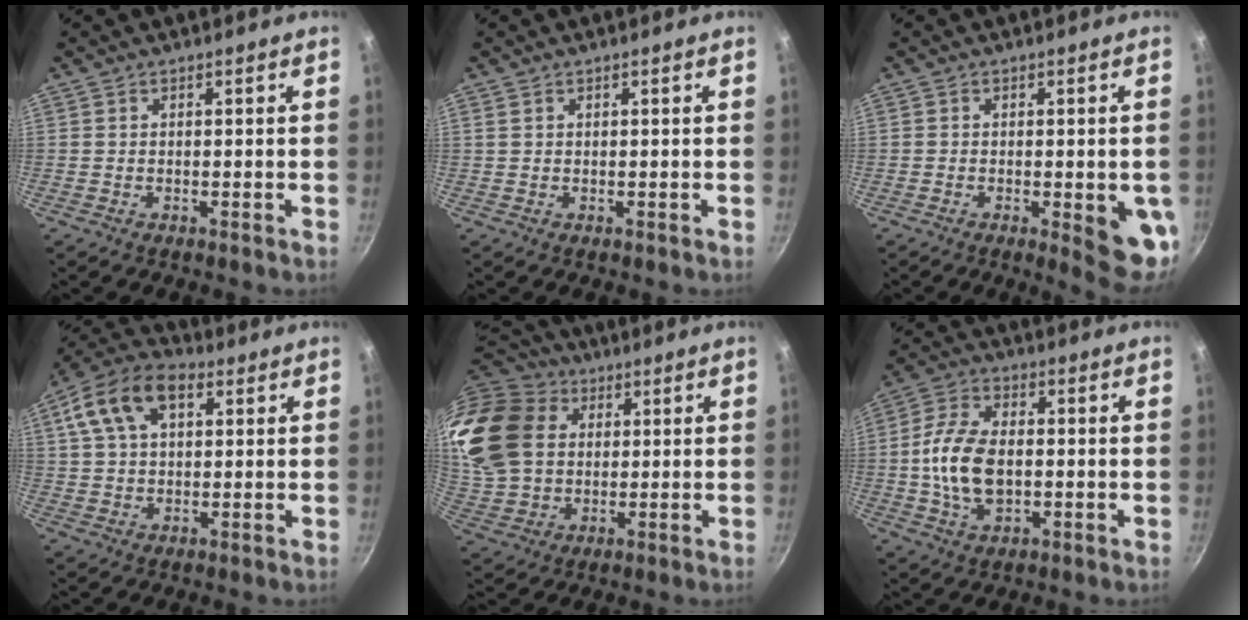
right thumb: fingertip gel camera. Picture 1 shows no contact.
{"total": 0.7, "force": [0.4, 0.5, 0.3], "torque": [-0.006, 0.002, 0.007]}
{"total": 8.9, "force": [-2.1, 2.6, 8.2], "torque": [-0.076, -0.002, -0.020]}
{"total": 13.8, "force": [4.9, 8.5, 9.7], "torque": [-0.171, 0.017, 0.073]}
{"total": 23.8, "force": [8.2, 17.8, 13.5], "torque": [-0.290, 0.010, 0.160]}
{"total": 12.0, "force": [-0.5, 7.3, 9.5], "torque": [-0.174, 0.015, -0.015]}